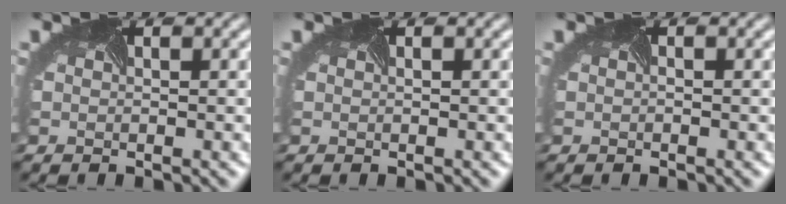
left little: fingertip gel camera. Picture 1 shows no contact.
{"total": 0.0}
{"total": 0.0}